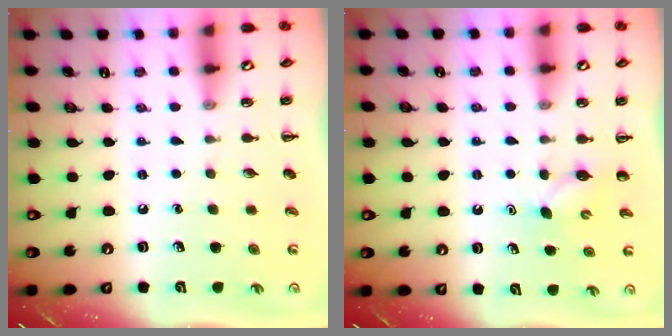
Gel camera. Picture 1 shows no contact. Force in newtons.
{"total": 4.2, "press": 4.1, "slide": 1.0}